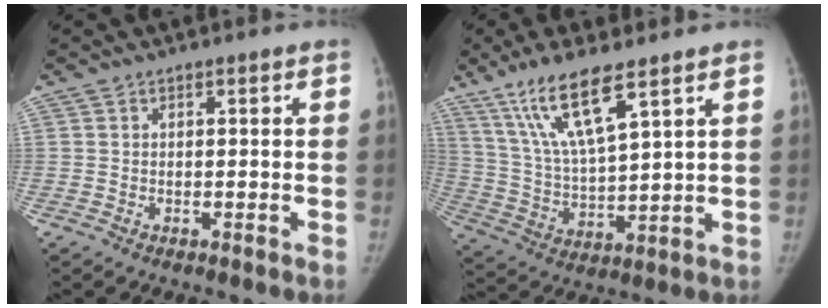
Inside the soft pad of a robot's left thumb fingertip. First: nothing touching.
{"total": 7.0, "force": [4.1, 2.2, 5.2], "torque": [-0.096, -0.014, 0.080]}